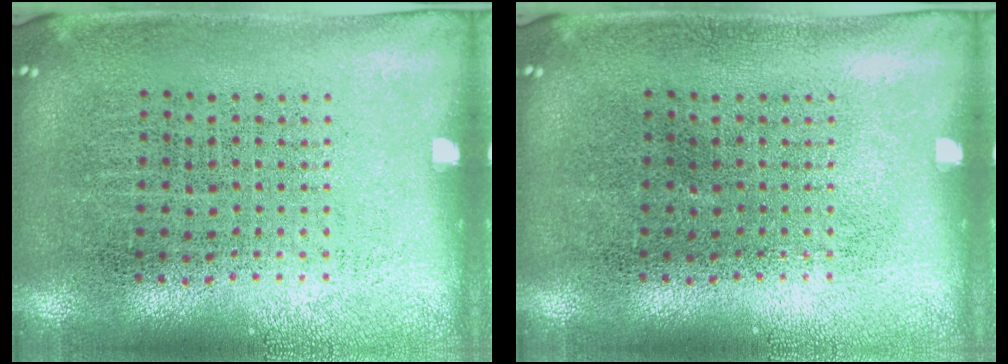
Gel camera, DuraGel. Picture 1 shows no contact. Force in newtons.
{"total": 0.0}